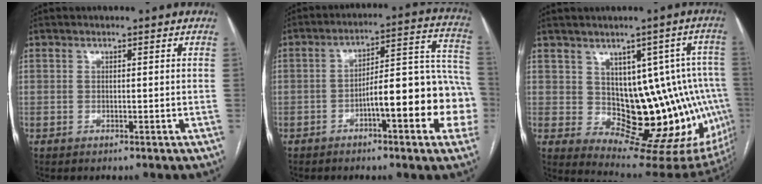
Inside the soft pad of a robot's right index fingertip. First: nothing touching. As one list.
[{"total": 16.3, "force": [-4.9, 3.3, 15.1], "torque": [-0.170, 0.046, -0.061]}, {"total": 15.5, "force": [0.2, 8.2, 13.1], "torque": [-0.132, 0.023, 0.020]}]